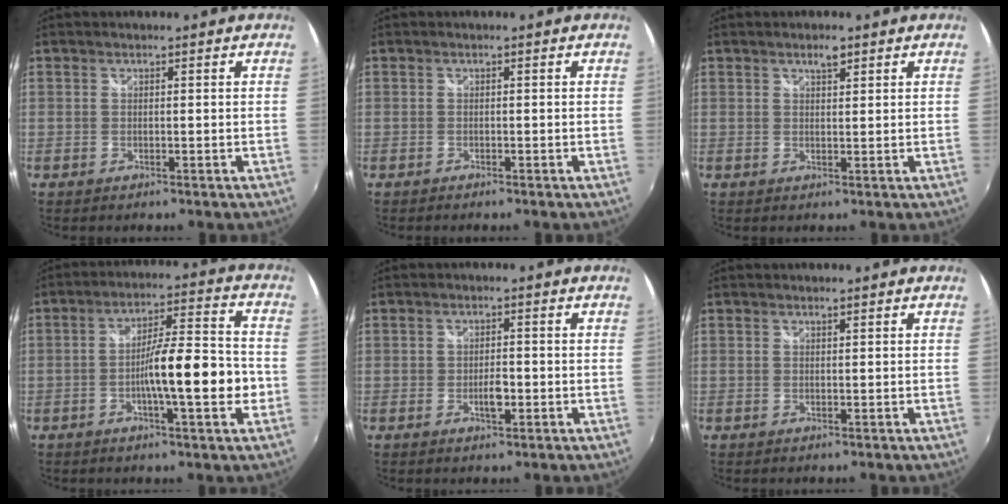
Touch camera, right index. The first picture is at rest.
{"total": 0.7, "force": [-0.6, 0.2, 0.1], "torque": [-0.005, -0.004, -0.012]}
{"total": 1.9, "force": [1.3, 0.7, 1.2], "torque": [-0.019, 0.005, 0.022]}
{"total": 12.6, "force": [-3.0, 1.8, 12.1], "torque": [-0.194, 0.004, -0.050]}
{"total": 3.0, "force": [-0.8, 1.5, 2.5], "torque": [-0.041, -0.003, -0.014]}
{"total": 0.0}